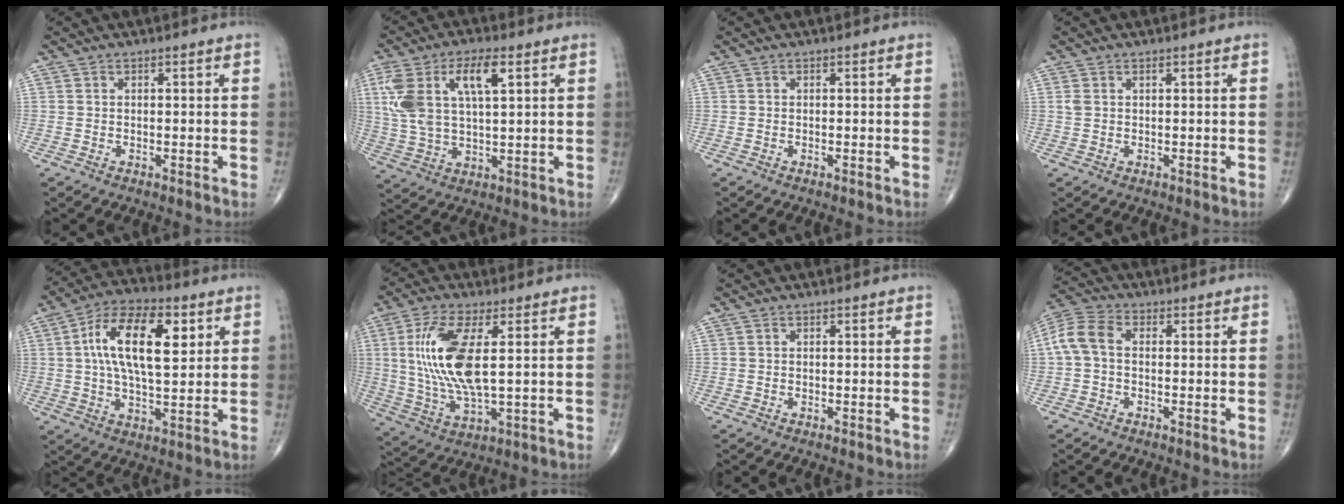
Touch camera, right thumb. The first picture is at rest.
{"total": 14.1, "force": [4.8, 6.0, 11.8], "torque": [-0.248, 0.008, 0.094]}
{"total": 0.0}
{"total": 1.2, "force": [0.5, 0.7, 0.9], "torque": [-0.026, 0.009, 0.015]}
{"total": 16.3, "force": [4.2, 7.6, 13.8], "torque": [-0.232, 0.006, 0.069]}
{"total": 14.6, "force": [2.5, 5.0, 13.4], "torque": [-0.295, -0.015, 0.054]}
{"total": 0.0}
{"total": 6.7, "force": [0.1, 4.3, 5.1], "torque": [-0.111, 0.021, -0.008]}